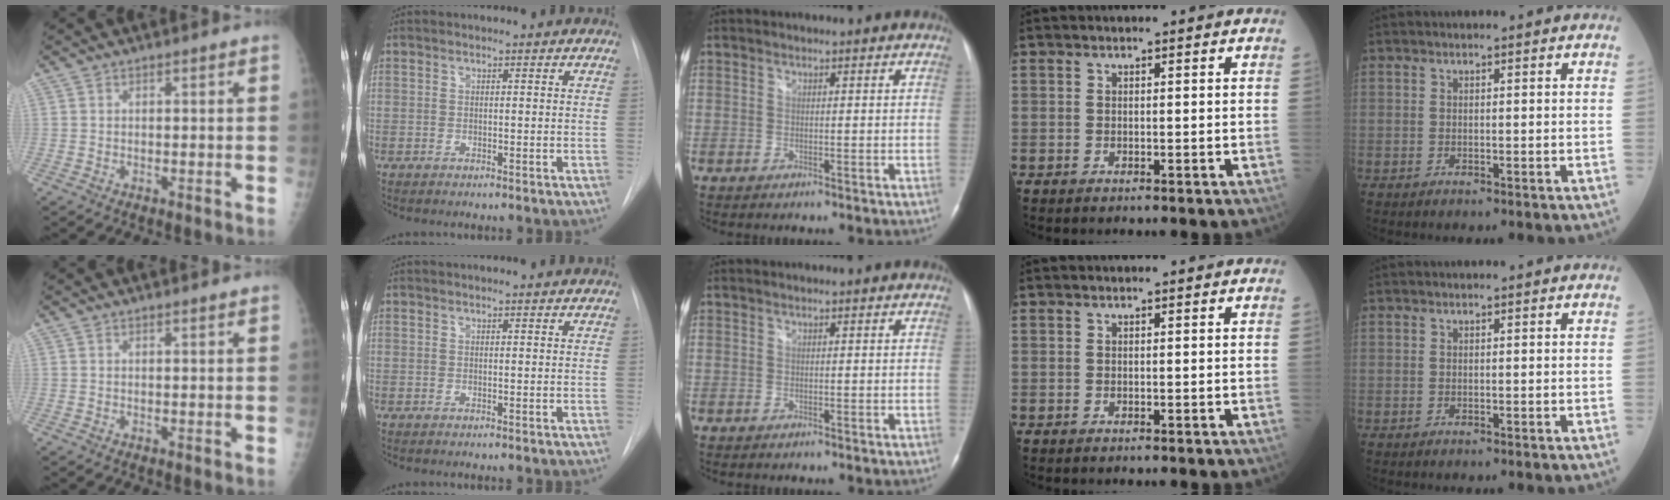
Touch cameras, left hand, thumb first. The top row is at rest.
{"thumb": {"total": 0.7, "force": [0.6, 0.1, 0.3], "torque": [-0.003, 0.001, 0.009]}, "index": {"total": 0.9, "force": [0.9, 0.0, 0.1], "torque": [-0.007, 0.005, 0.008]}}